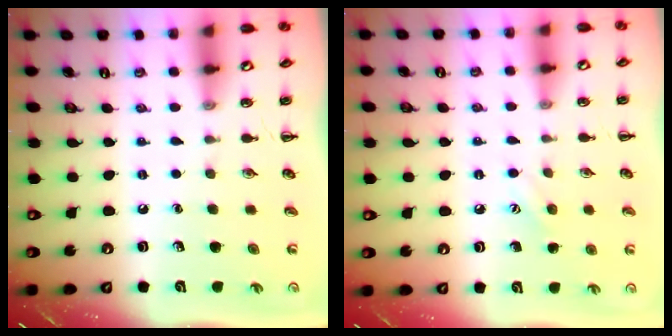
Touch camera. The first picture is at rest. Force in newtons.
{"total": 5.9, "press": 5.7, "slide": 1.4}